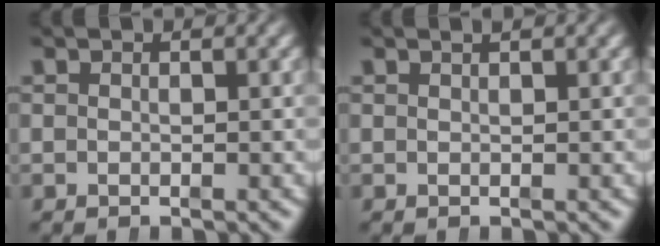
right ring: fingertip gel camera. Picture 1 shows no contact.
{"total": 1.0, "force": [0.6, -0.7, 0.5], "torque": [0.001, 0.004, 0.010]}